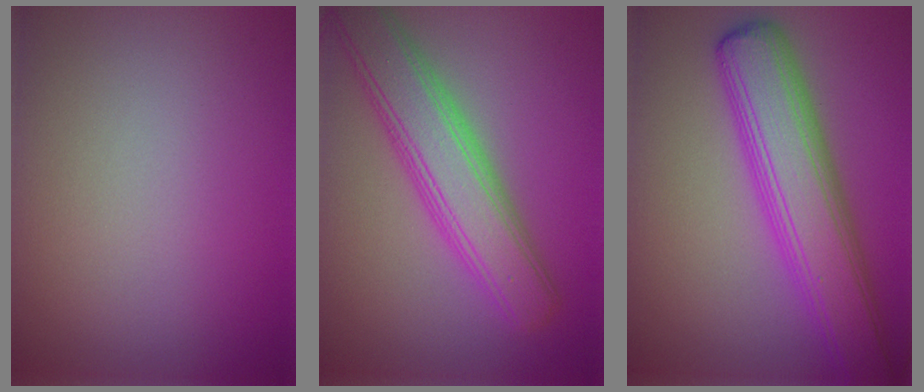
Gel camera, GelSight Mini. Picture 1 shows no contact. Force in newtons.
{"total": 6.8, "press": 6.8, "slide": 0.1}
{"total": 8.0, "press": 8.0, "slide": 0.2}